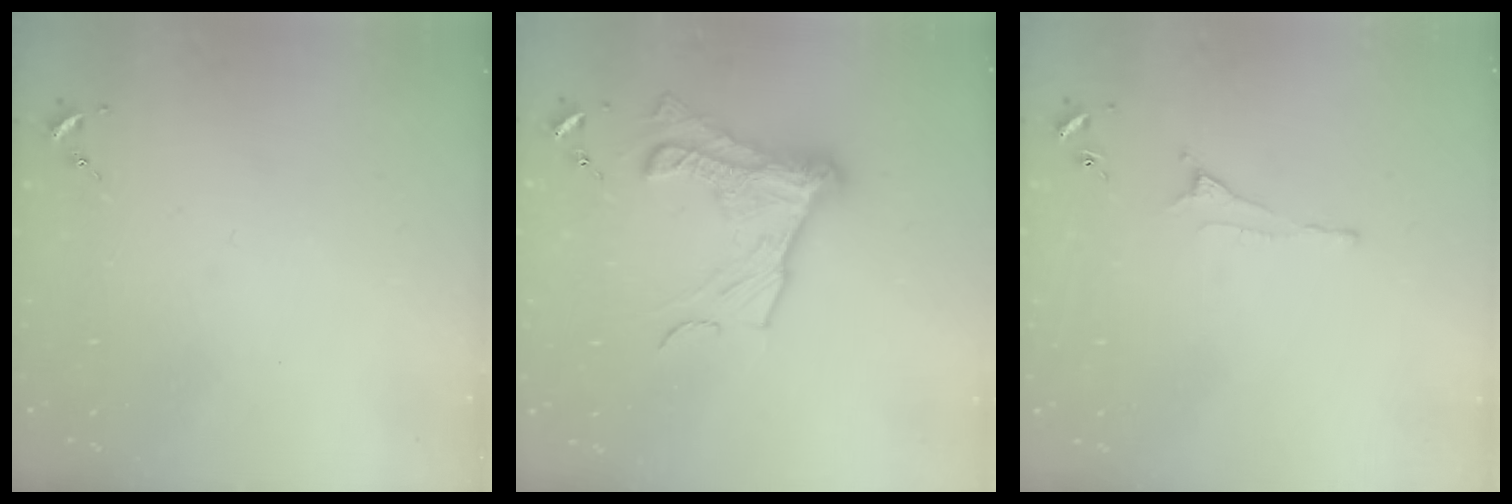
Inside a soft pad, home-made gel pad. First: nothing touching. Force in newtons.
{"total": 16.0, "press": 15.9, "slide": 0.8}
{"total": 4.2, "press": 4.1, "slide": 0.8}